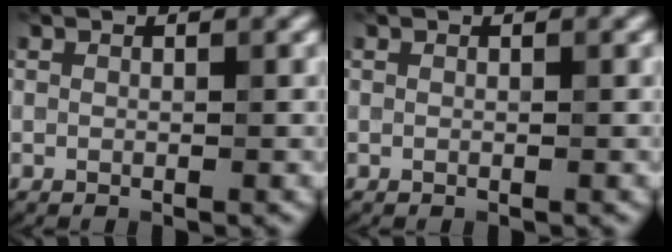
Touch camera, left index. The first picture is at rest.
{"total": 0.0}